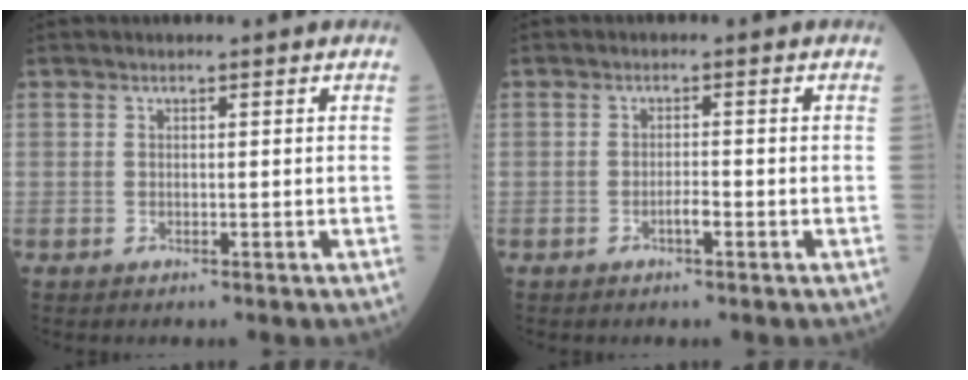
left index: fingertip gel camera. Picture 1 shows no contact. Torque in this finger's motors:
{"motor_torque": [0.24, 0.12, 0.02, 0.01]}